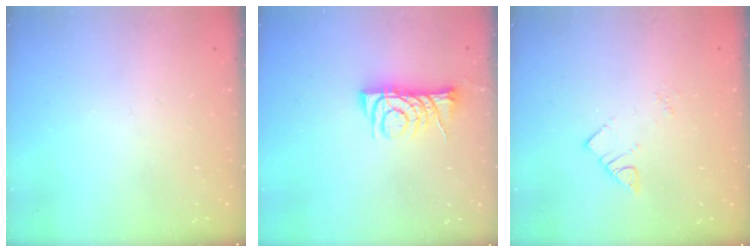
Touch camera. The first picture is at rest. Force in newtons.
{"total": 7.6, "press": 7.6, "slide": 0.4}
{"total": 3.2, "press": 3.2, "slide": 0.2}